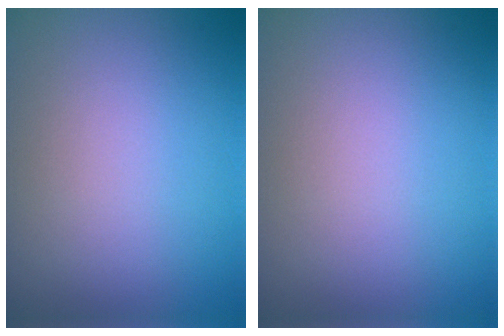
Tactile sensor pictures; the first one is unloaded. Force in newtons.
{"total": 0.0}